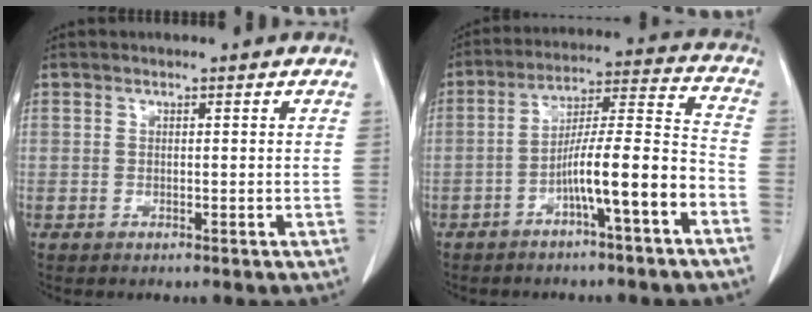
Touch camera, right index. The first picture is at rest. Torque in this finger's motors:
{"motor_torque": [1.37, -0.77, 0.84, 0.21]}